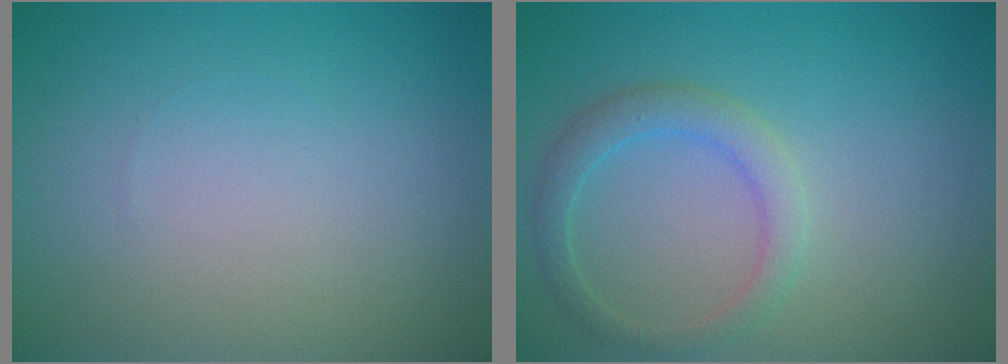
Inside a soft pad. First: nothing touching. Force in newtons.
{"total": 2.5, "press": 2.5, "slide": 0.0}